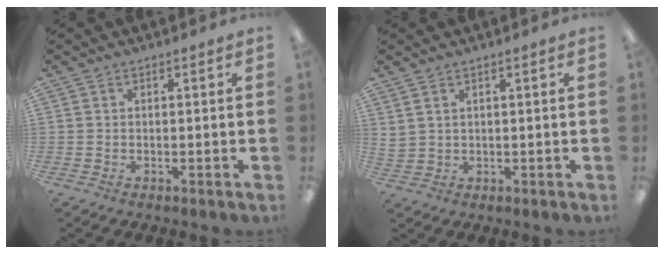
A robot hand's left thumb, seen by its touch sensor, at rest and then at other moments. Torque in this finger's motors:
{"motor_torque": [0.40, 1.88, 0.09, 0.09, 0.24]}